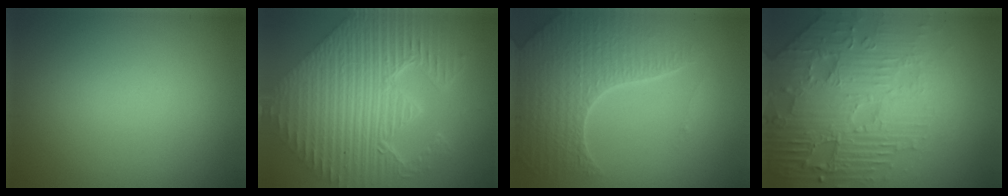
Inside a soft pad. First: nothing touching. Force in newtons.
{"total": 11.6, "press": 7.8, "slide": 8.5}
{"total": 7.0, "press": 5.2, "slide": 4.6}
{"total": 8.7, "press": 6.1, "slide": 6.2}